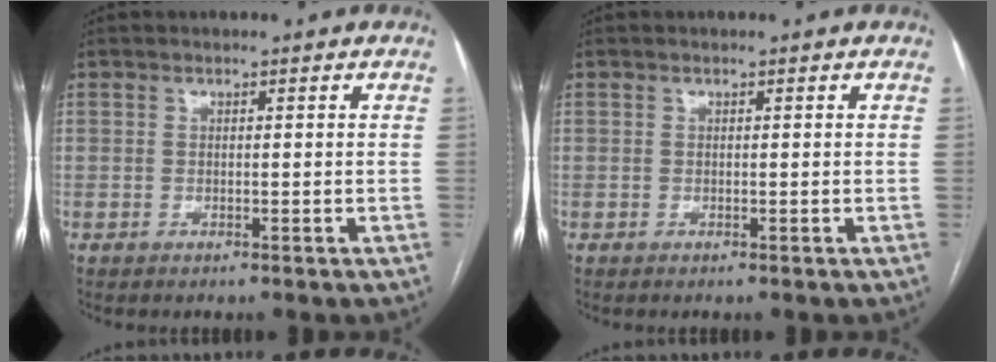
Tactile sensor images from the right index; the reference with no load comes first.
{"total": 0.0}